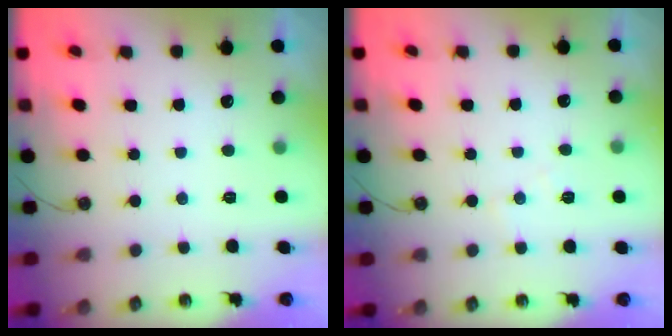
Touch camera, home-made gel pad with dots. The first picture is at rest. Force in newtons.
{"total": 5.8, "press": 5.7, "slide": 0.8}